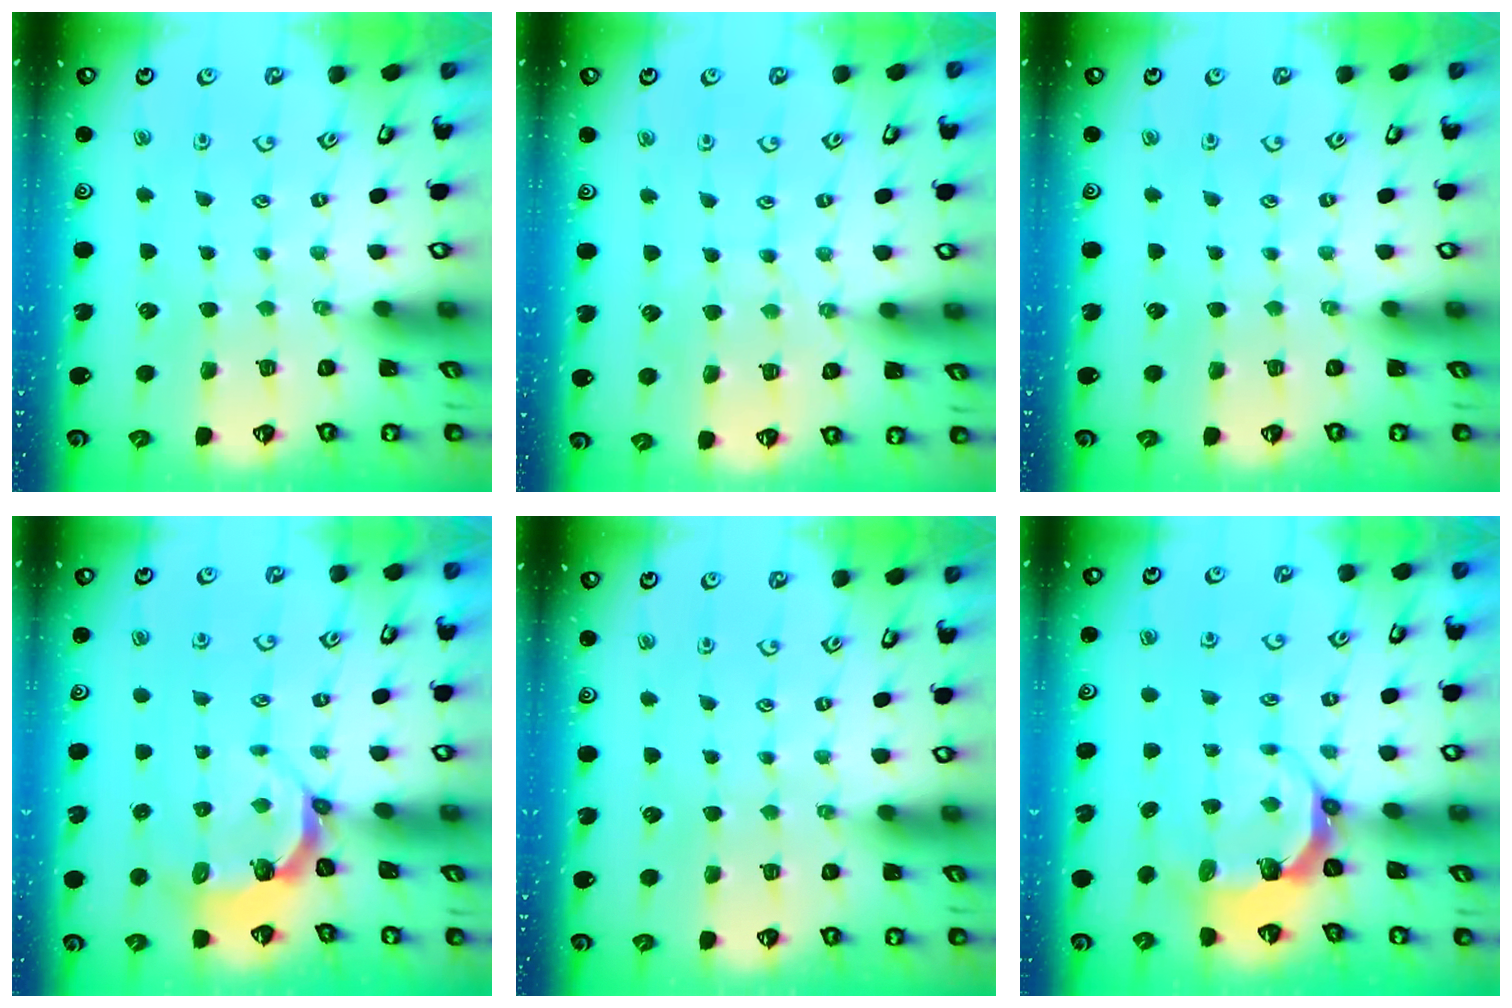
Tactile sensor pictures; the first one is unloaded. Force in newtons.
{"total": 4.4, "press": 4.3, "slide": 0.7}
{"total": 0.0}
{"total": 4.7, "press": 3.7, "slide": 2.9}
{"total": 0.0}
{"total": 6.8, "press": 5.6, "slide": 3.9}